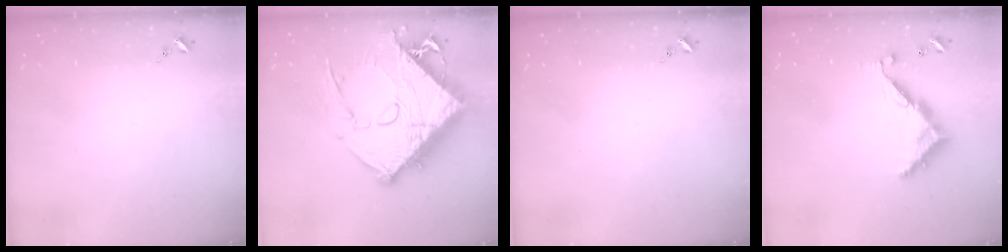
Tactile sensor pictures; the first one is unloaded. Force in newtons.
{"total": 25.7, "press": 25.6, "slide": 2.6}
{"total": 0.0}
{"total": 9.2, "press": 9.2, "slide": 0.6}